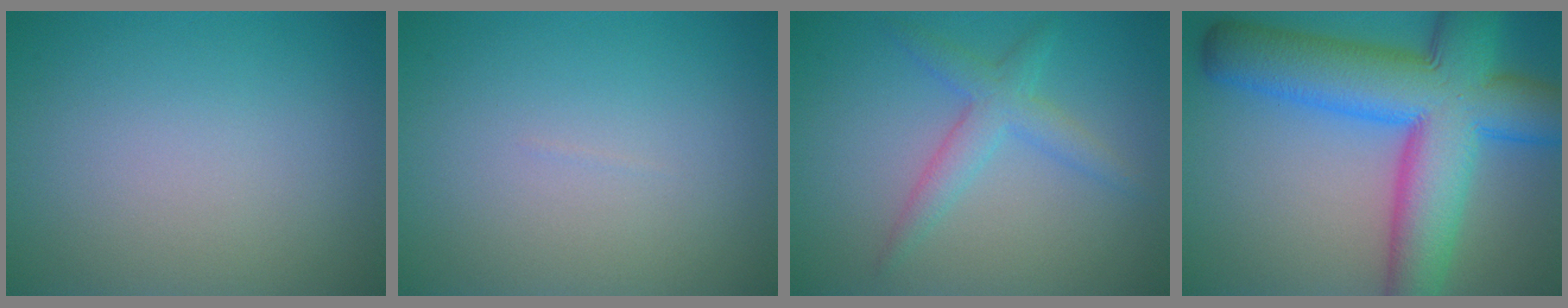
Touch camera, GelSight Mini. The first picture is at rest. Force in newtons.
{"total": 0.0}
{"total": 2.9, "press": 2.9, "slide": 0.1}
{"total": 13.4, "press": 13.4, "slide": 0.5}